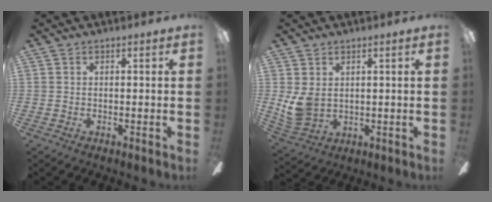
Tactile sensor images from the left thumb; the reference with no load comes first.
{"total": 5.9, "force": [2.0, 4.2, 3.6], "torque": [-0.092, -0.003, 0.041]}